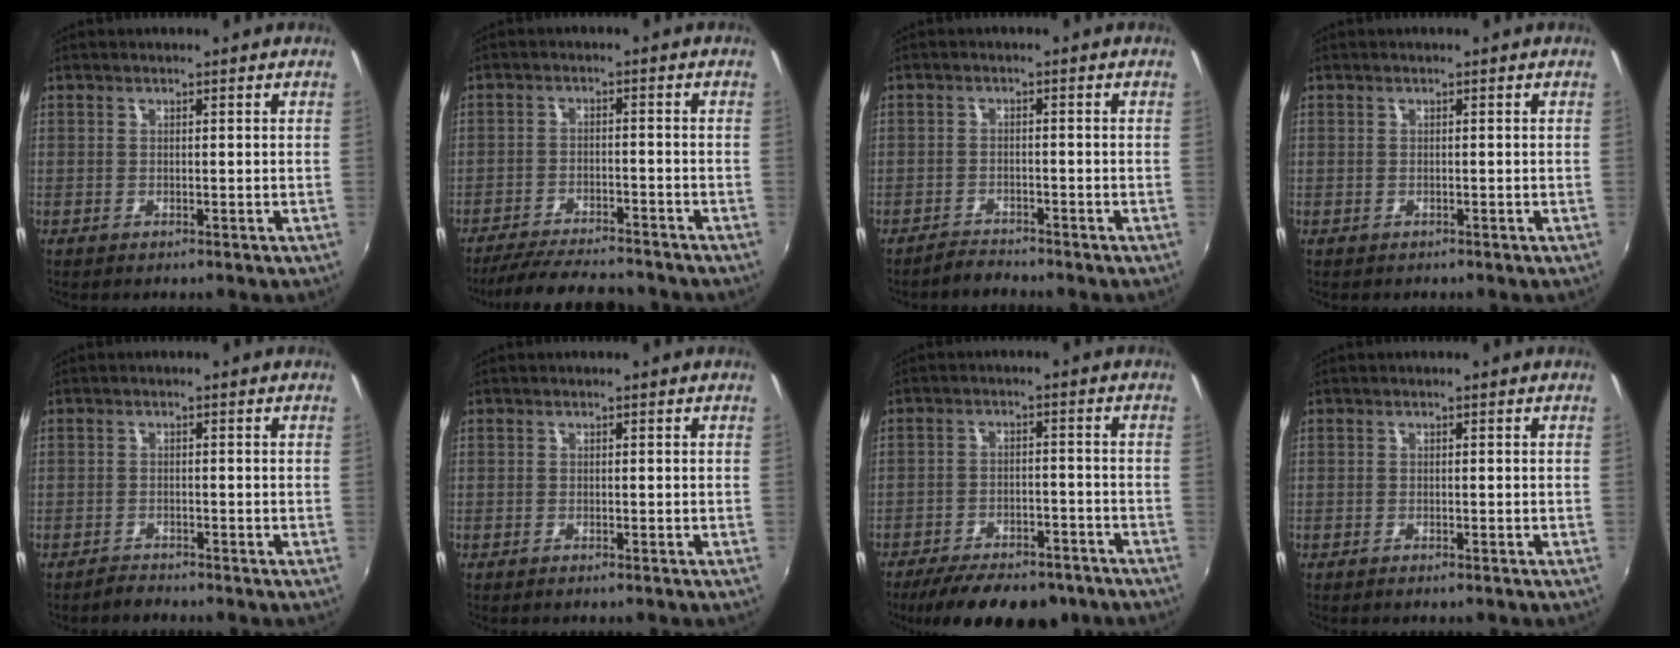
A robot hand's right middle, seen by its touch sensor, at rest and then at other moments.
{"total": 13.5, "force": [-12.1, 2.5, 5.6], "torque": [-0.124, -0.012, -0.184]}
{"total": 2.4, "force": [-2.3, 0.3, 0.1], "torque": [-0.013, 0.000, -0.046]}
{"total": 0.5, "force": [-0.3, 0.4, -0.1], "torque": [0.000, 0.000, -0.004]}
{"total": 1.7, "force": [-1.6, 0.2, 0.0], "torque": [-0.006, 0.000, -0.032]}
{"total": 0.7, "force": [-0.5, 0.1, 0.4], "torque": [-0.008, -0.001, -0.010]}
{"total": 17.2, "force": [-13.5, 6.3, 8.6], "torque": [-0.172, -0.022, -0.184]}
{"total": 0.9, "force": [-0.7, 0.2, 0.4], "torque": [-0.010, -0.002, -0.013]}